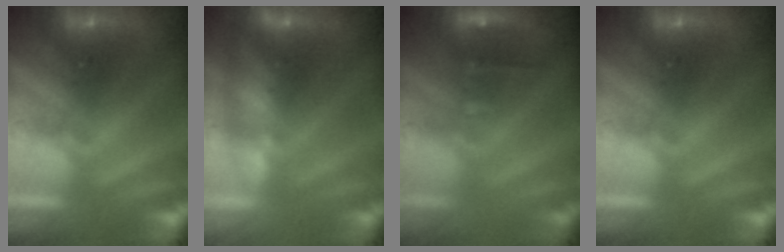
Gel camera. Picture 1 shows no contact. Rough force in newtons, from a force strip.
{"total": 4.7}
{"total": 2.4}
{"total": 0.0}